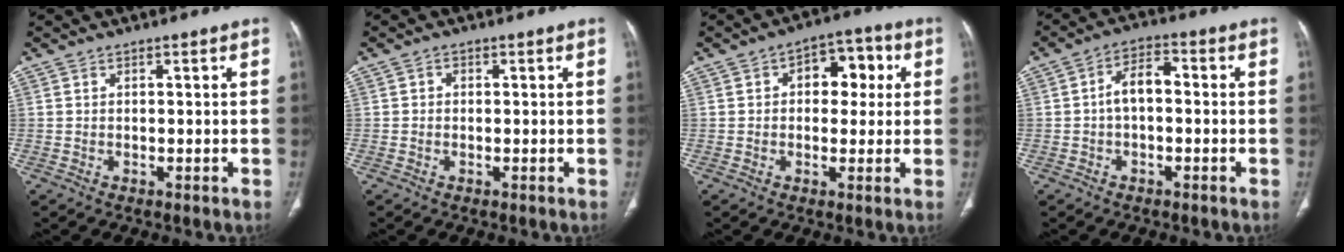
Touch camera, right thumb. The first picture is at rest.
{"total": 0.8, "force": [0.0, 0.7, 0.4], "torque": [-0.002, 0.003, -0.005]}
{"total": 8.6, "force": [1.8, 5.7, 6.2], "torque": [-0.042, 0.017, 0.020]}
{"total": 5.5, "force": [-0.4, 3.1, 4.6], "torque": [-0.074, 0.024, -0.017]}